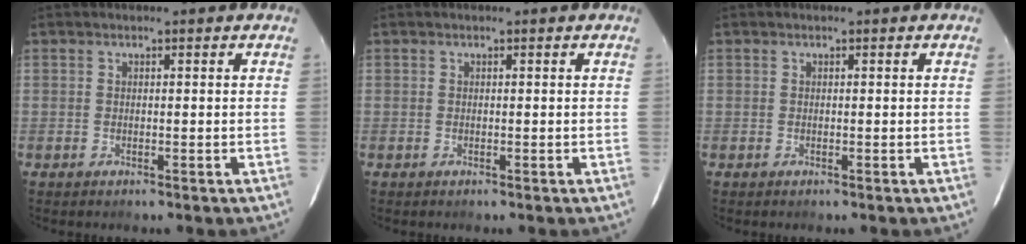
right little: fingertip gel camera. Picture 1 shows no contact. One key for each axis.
{"total": 0.0}
{"total": 0.0}